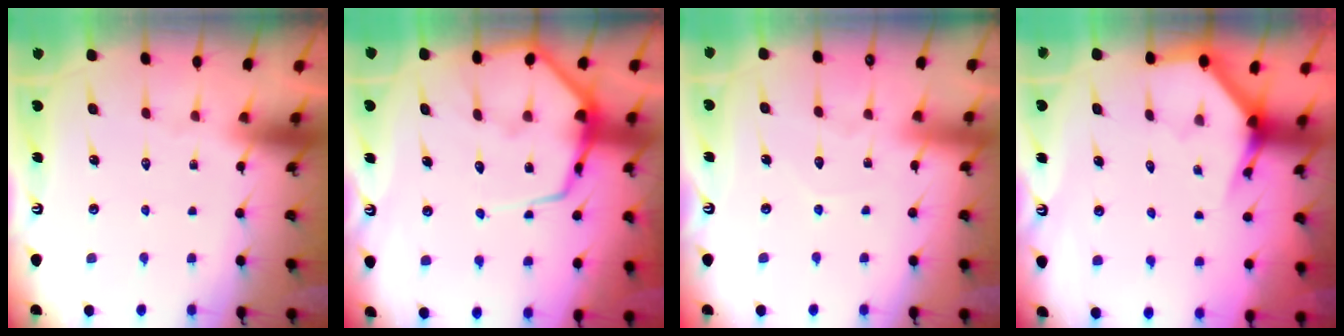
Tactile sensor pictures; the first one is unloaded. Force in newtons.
{"total": 11.3, "press": 11.2, "slide": 1.2}
{"total": 5.1, "press": 5.1, "slide": 0.5}
{"total": 4.0, "press": 4.0, "slide": 0.2}